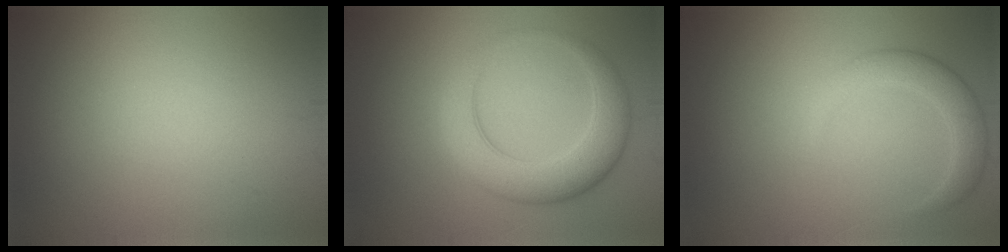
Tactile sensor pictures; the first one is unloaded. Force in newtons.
{"total": 5.6, "press": 5.6, "slide": 0.2}
{"total": 2.7, "press": 2.7, "slide": 0.1}